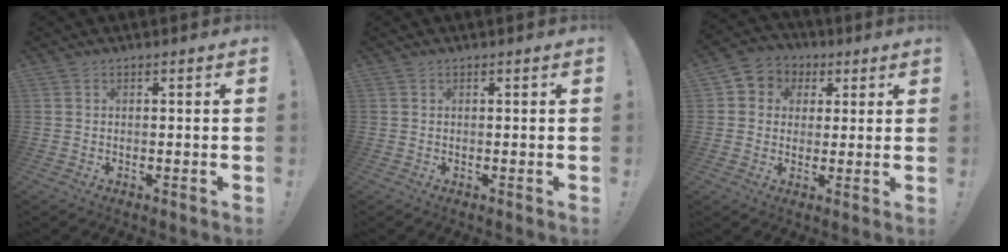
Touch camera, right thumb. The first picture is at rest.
{"total": 0.0}
{"total": 6.4, "force": [0.5, 6.1, 1.8], "torque": [-0.020, 0.005, 0.014]}